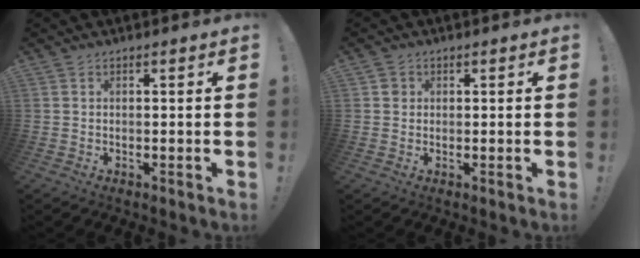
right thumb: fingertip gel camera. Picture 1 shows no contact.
{"total": 1.7, "force": [0.3, 1.7, 0.3], "torque": [0.003, 0.002, 0.004]}